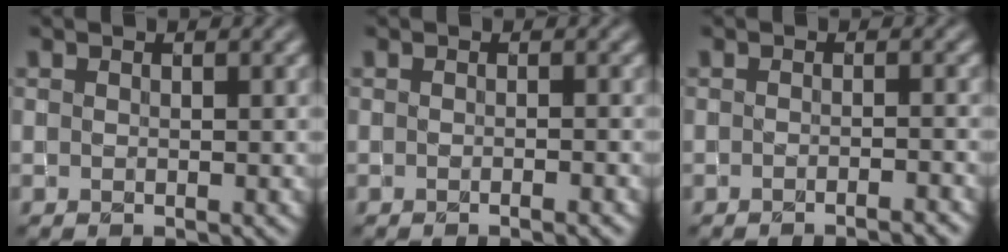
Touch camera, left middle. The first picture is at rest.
{"total": 1.2, "force": [-0.5, 0.4, 1.0], "torque": [-0.011, -0.006, -0.012]}
{"total": 2.0, "force": [-1.5, 0.4, 1.3], "torque": [-0.009, 0.002, -0.026]}